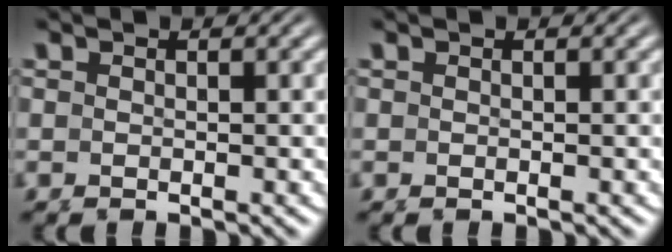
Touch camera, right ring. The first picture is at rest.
{"total": 0.0}